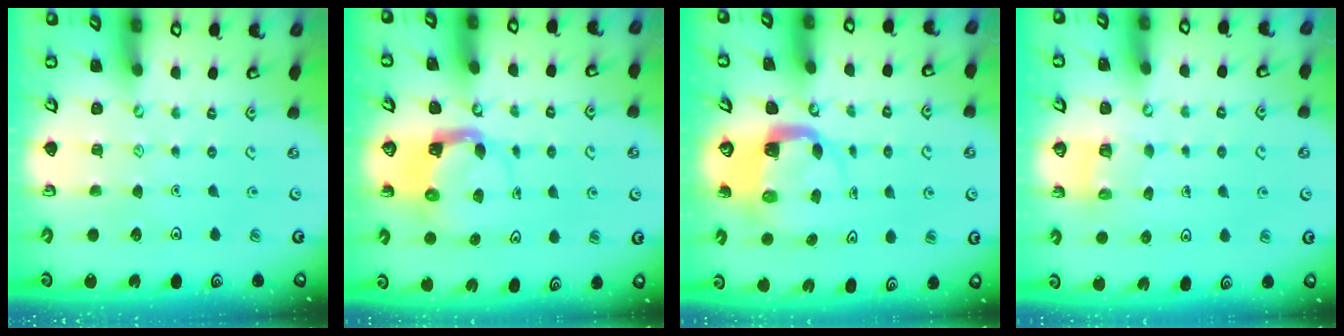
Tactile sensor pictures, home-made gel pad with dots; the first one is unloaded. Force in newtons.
{"total": 3.8, "press": 3.8, "slide": 0.7}
{"total": 4.0, "press": 3.9, "slide": 0.4}
{"total": 3.7, "press": 3.7, "slide": 0.2}